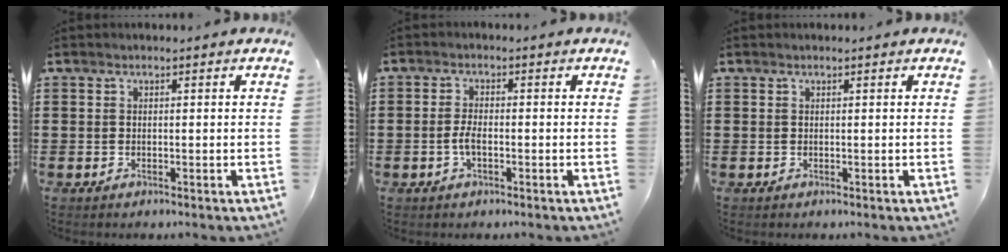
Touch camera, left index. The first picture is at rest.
{"total": 2.7, "force": [-0.8, 0.9, 2.5], "torque": [-0.061, -0.003, -0.019]}
{"total": 0.0}